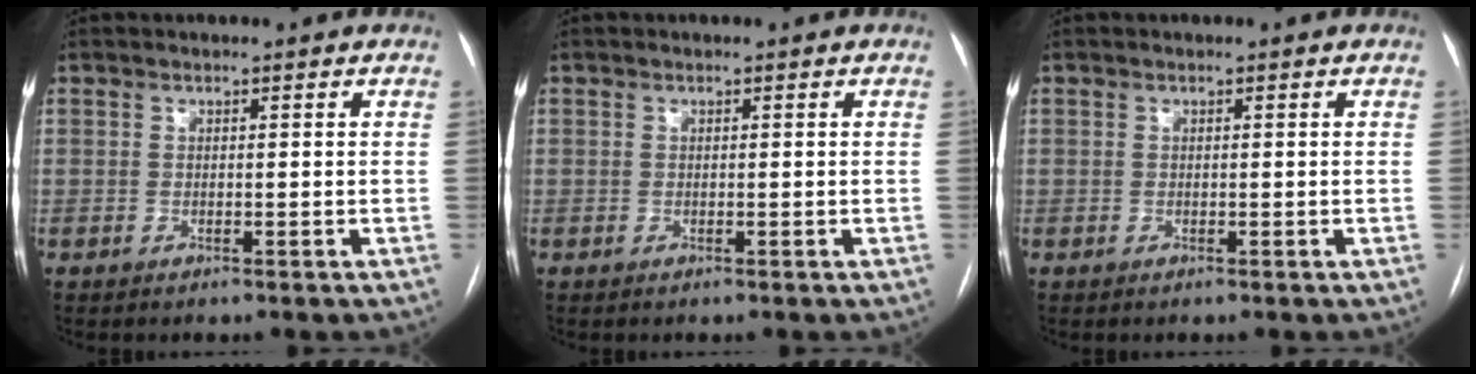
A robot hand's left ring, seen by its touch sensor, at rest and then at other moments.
{"total": 0.0}
{"total": 0.0}